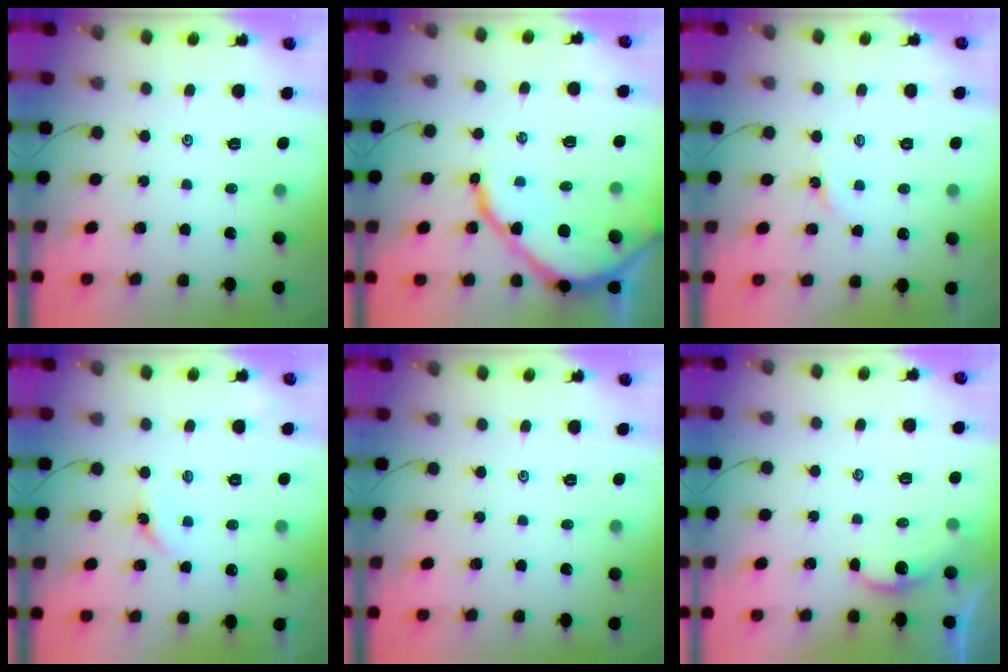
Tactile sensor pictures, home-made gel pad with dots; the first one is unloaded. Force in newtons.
{"total": 12.6, "press": 12.6, "slide": 1.2}
{"total": 1.9, "press": 1.8, "slide": 0.3}
{"total": 4.8, "press": 4.8, "slide": 0.6}
{"total": 0.0}
{"total": 1.3, "press": 1.3, "slide": 0.2}